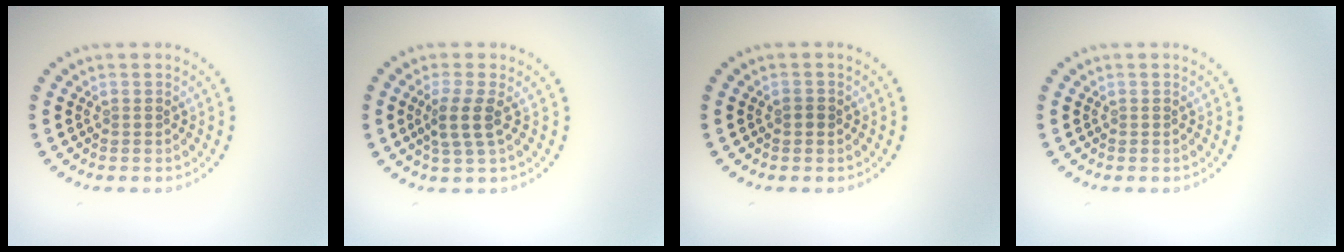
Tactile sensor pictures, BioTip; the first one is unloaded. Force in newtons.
{"total": 2.5, "press": 2.0, "slide": 1.4}
{"total": 0.7, "press": 0.7, "slide": 0.1}
{"total": 0.0}